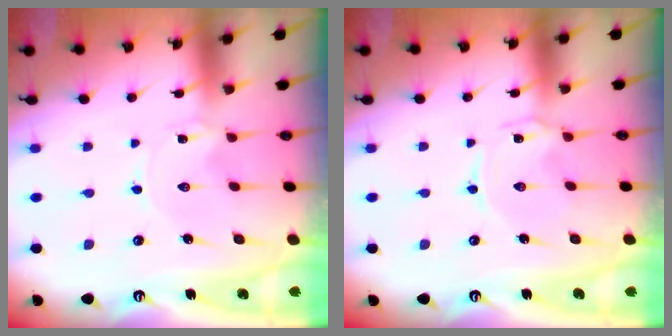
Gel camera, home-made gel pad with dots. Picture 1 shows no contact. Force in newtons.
{"total": 1.4, "press": 1.4, "slide": 0.3}